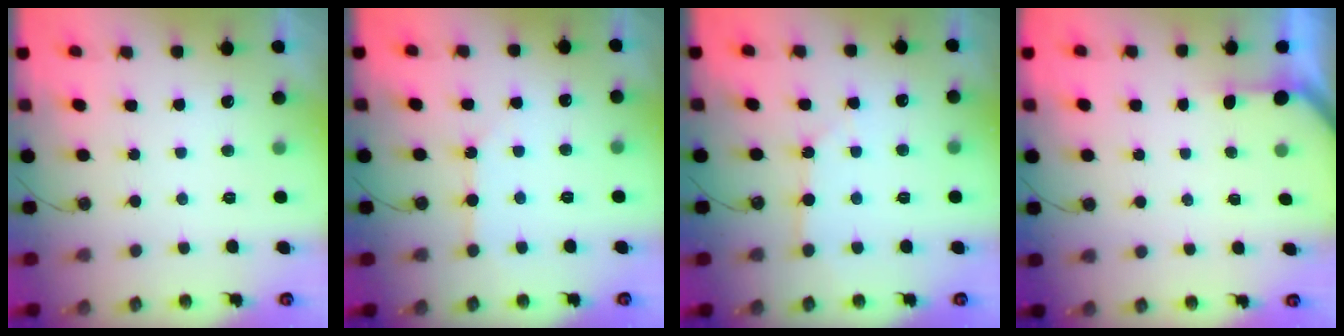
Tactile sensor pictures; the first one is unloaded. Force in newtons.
{"total": 2.3, "press": 2.3, "slide": 0.4}
{"total": 3.6, "press": 3.6, "slide": 0.5}
{"total": 1.2, "press": 1.2, "slide": 0.1}